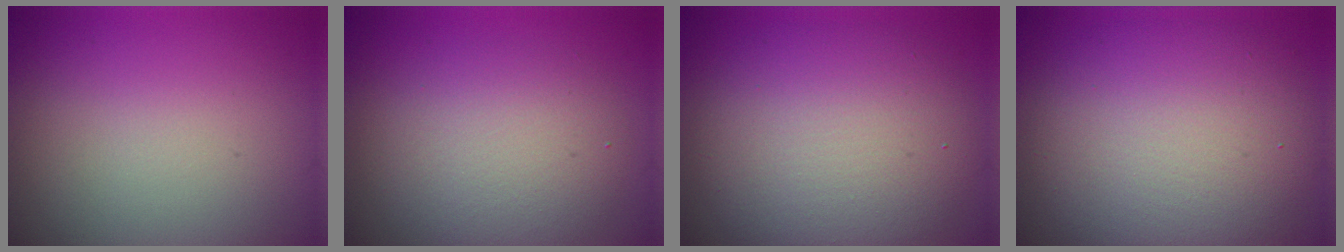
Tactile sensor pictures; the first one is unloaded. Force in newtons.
{"total": 4.7, "press": 4.6, "slide": 0.7}
{"total": 8.5, "press": 8.5, "slide": 0.3}
{"total": 10.8, "press": 10.8, "slide": 0.4}